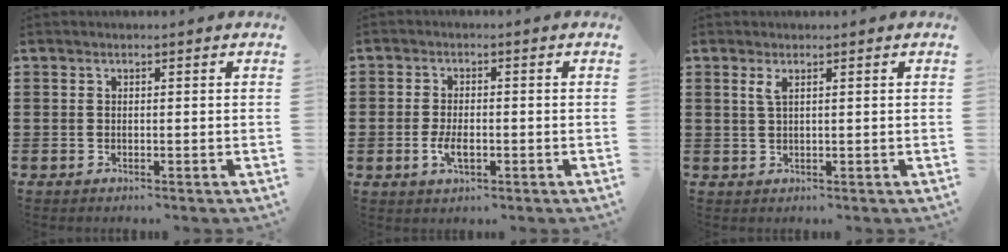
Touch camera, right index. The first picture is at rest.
{"total": 3.6, "force": [-1.0, 1.9, 2.9], "torque": [-0.066, -0.004, -0.019]}
{"total": 1.5, "force": [0.7, 0.3, 1.3], "torque": [-0.028, 0.004, 0.011]}